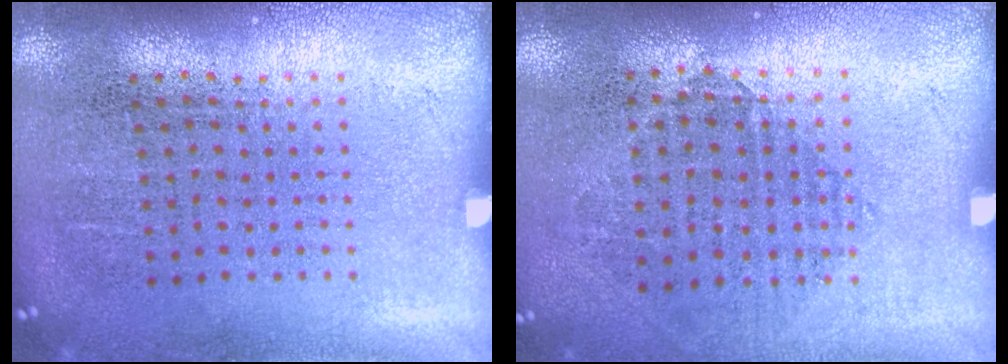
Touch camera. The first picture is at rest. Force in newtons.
{"total": 0.9, "press": 0.8, "slide": 0.3}